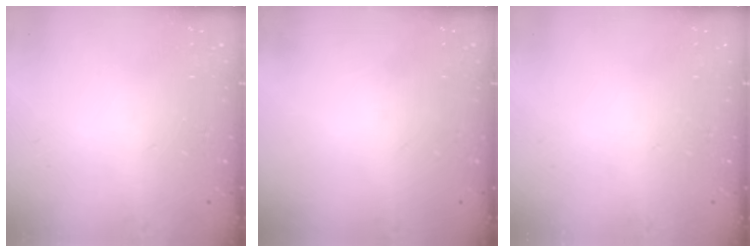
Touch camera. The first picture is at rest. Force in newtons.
{"total": 0.0}
{"total": 0.0}